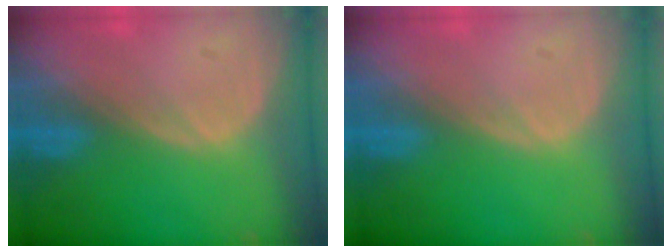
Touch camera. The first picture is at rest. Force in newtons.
{"total": 0.0}